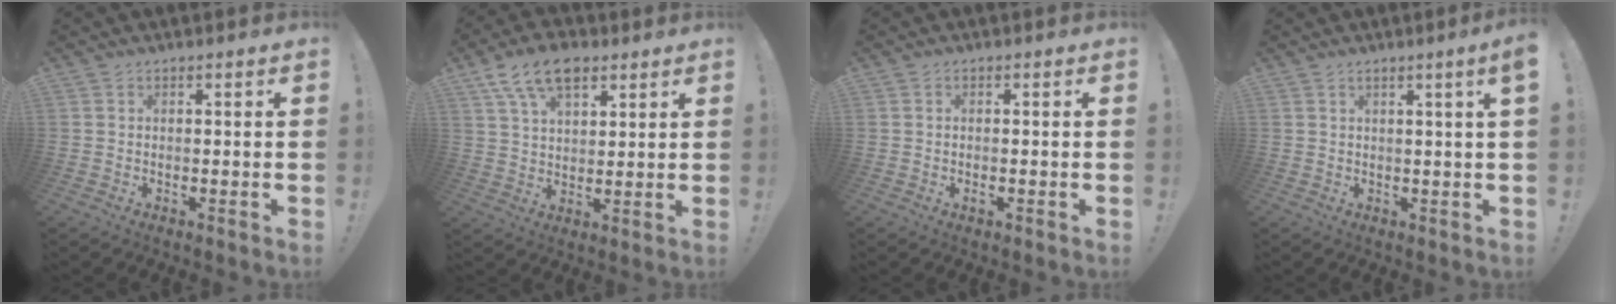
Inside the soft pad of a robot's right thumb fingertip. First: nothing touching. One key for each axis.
{"total": 12.2, "fx": 6.9, "fy": 6.9, "fz": 7.3, "tx": -0.129, "ty": -0.016, "tz": 0.132}
{"total": 0.9, "fx": -0.6, "fy": 0.2, "fz": 0.7, "tx": -0.011, "ty": -0.001, "tz": -0.011}
{"total": 3.1, "fx": 1.2, "fy": -0.9, "fz": 2.7, "tx": -0.042, "ty": -0.007, "tz": 0.016}